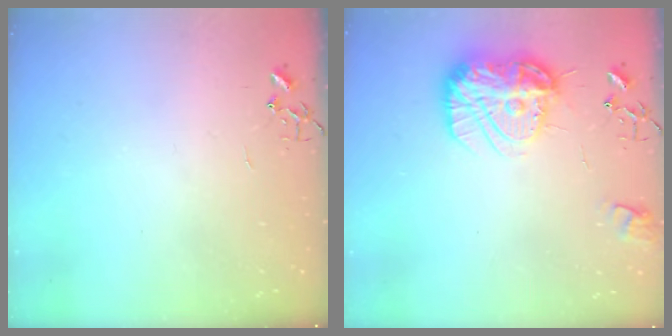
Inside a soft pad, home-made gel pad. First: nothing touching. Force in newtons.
{"total": 15.4, "press": 15.4, "slide": 1.3}